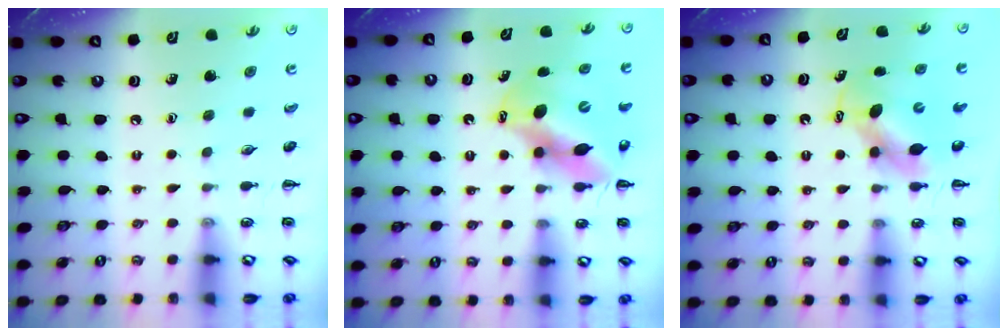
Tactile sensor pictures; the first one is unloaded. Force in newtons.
{"total": 12.8, "press": 12.4, "slide": 3.2}
{"total": 6.4, "press": 6.4, "slide": 0.8}